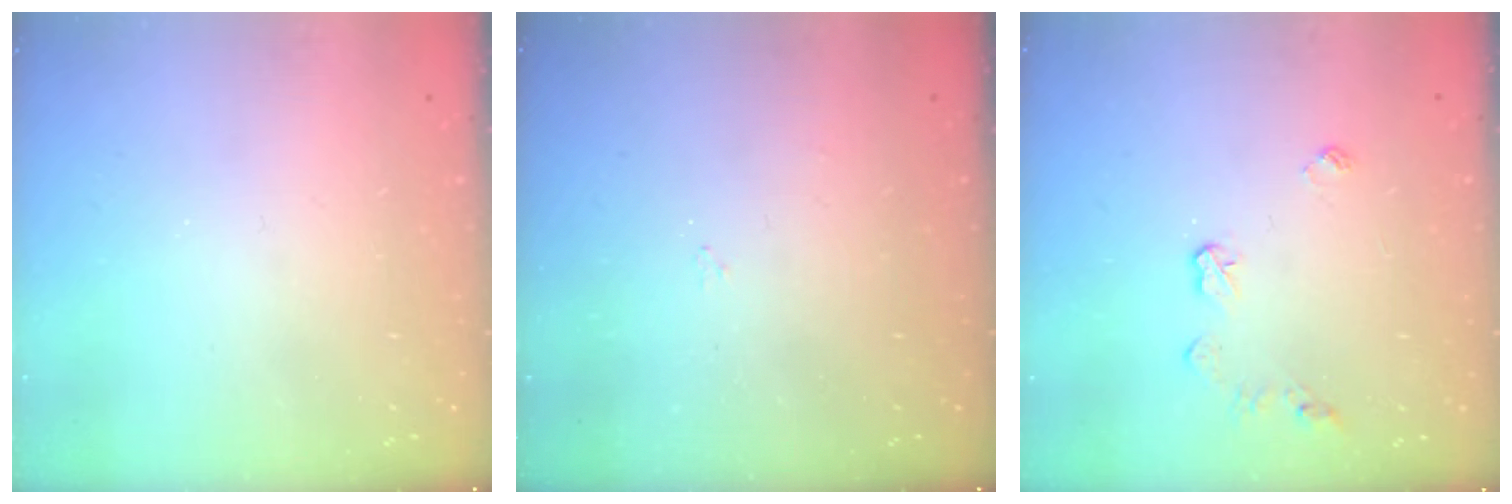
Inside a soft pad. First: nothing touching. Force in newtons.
{"total": 2.9, "press": 2.8, "slide": 0.4}
{"total": 6.1, "press": 6.0, "slide": 0.6}